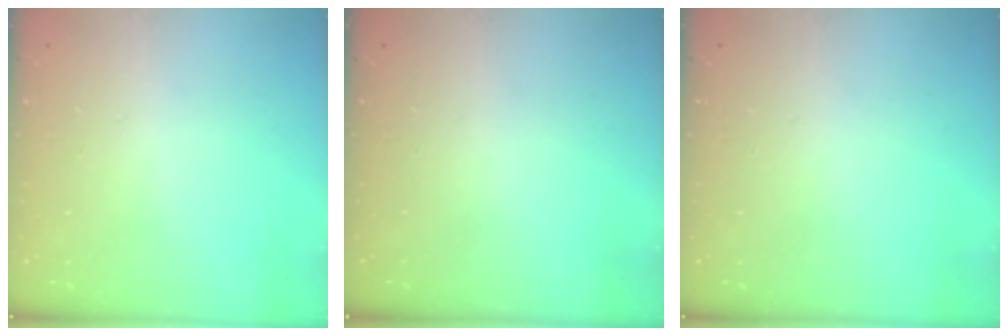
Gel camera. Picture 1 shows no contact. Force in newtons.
{"total": 0.0}
{"total": 0.0}